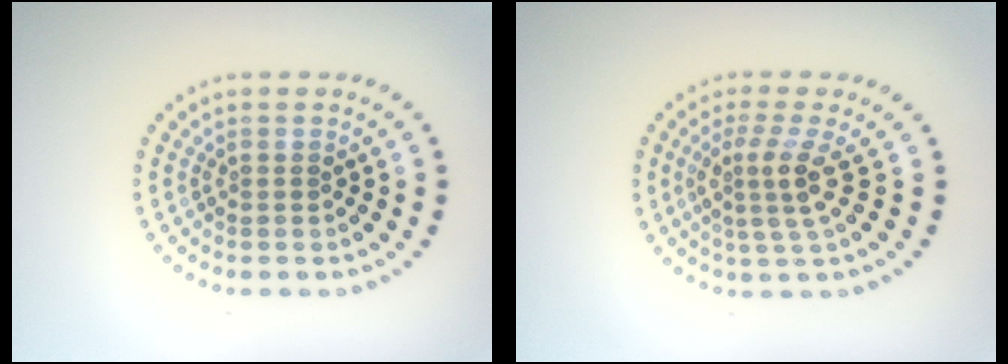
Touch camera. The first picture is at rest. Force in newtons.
{"total": 3.0, "press": 2.2, "slide": 2.0}